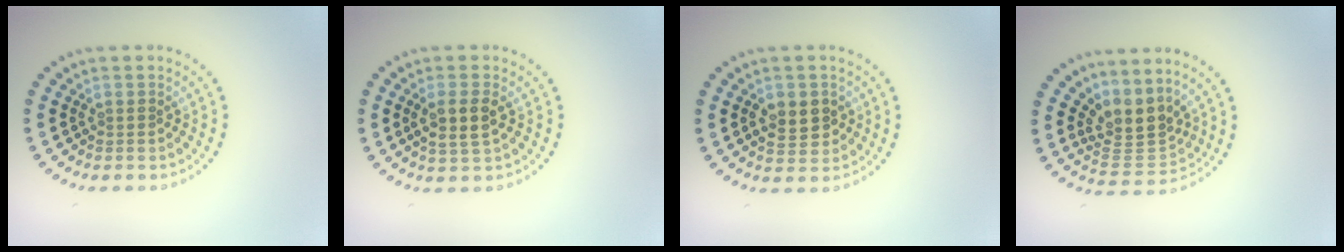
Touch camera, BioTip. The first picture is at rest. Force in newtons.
{"total": 2.7, "press": 2.5, "slide": 1.1}
{"total": 2.9, "press": 2.8, "slide": 0.4}
{"total": 3.7, "press": 2.7, "slide": 2.5}